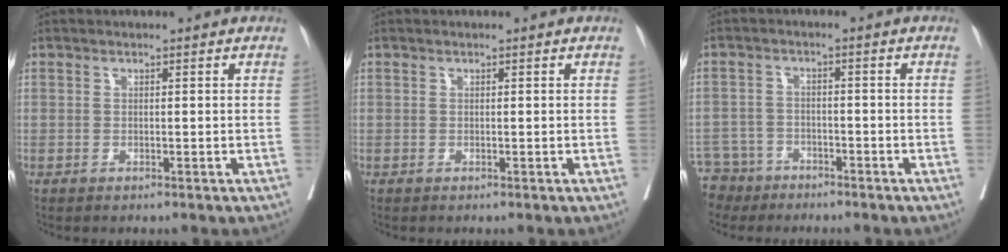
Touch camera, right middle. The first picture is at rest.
{"total": 0.0}
{"total": 5.9, "force": [-5.1, 3.0, -0.4], "torque": [0.004, -0.006, -0.094]}